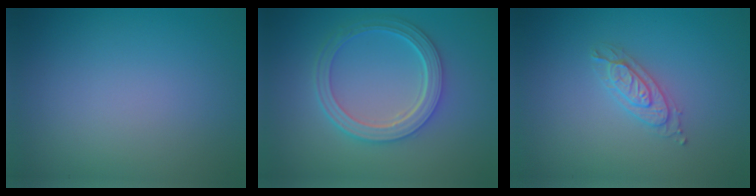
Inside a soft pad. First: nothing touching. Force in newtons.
{"total": 5.0, "press": 3.9, "slide": 3.1}
{"total": 2.1, "press": 2.1, "slide": 0.2}